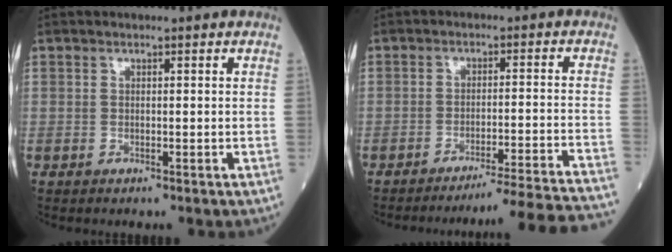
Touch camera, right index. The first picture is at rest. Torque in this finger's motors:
{"motor_torque": [-0.36, -0.70, 0.17, 0.01]}